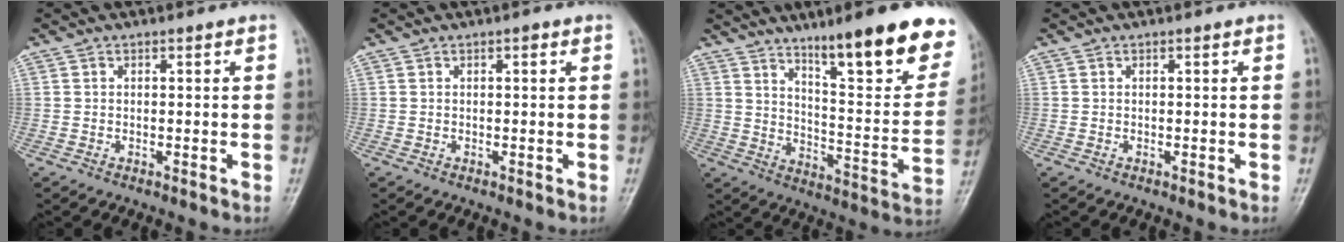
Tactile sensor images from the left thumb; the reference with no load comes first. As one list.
[{"total": 0.6, "force": [0.3, 0.3, 0.5], "torque": [-0.006, 0.001, 0.001]}, {"total": 21.6, "force": [13.8, 4.6, 15.9], "torque": [-0.185, -0.071, 0.211]}, {"total": 0.0}]